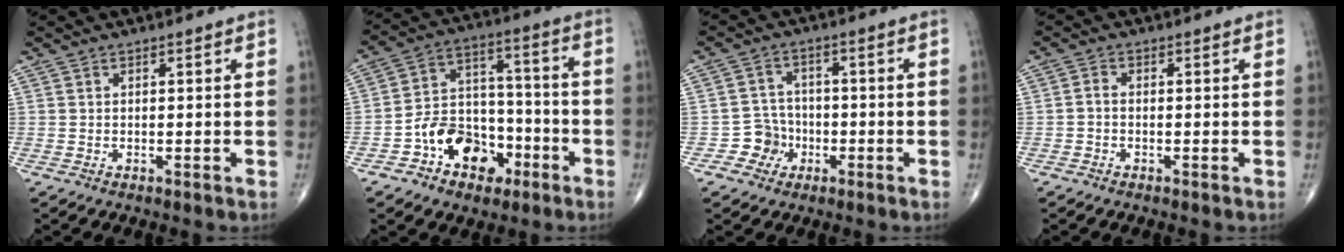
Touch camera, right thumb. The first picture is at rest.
{"total": 14.4, "force": [-6.7, 10.3, 7.5], "torque": [-0.079, 0.074, -0.111]}
{"total": 5.2, "force": [-2.1, 4.7, 0.5], "torque": [0.029, 0.018, -0.040]}
{"total": 1.3, "force": [-0.5, 0.9, 0.9], "torque": [-0.015, 0.002, -0.014]}